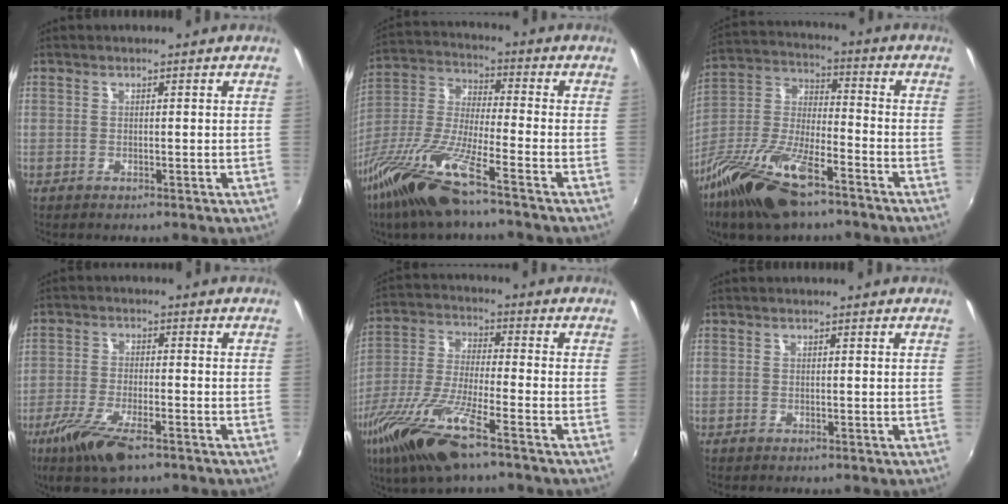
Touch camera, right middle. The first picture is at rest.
{"total": 15.4, "force": [-10.2, 1.6, 11.4], "torque": [-0.246, -0.023, -0.207]}
{"total": 20.2, "force": [-12.9, 7.1, 13.8], "torque": [-0.292, -0.020, -0.246]}
{"total": 9.9, "force": [-6.5, 2.6, 7.1], "torque": [-0.164, -0.030, -0.122]}
{"total": 15.9, "force": [-9.7, 2.7, 12.3], "torque": [-0.261, -0.041, -0.190]}
{"total": 0.0}